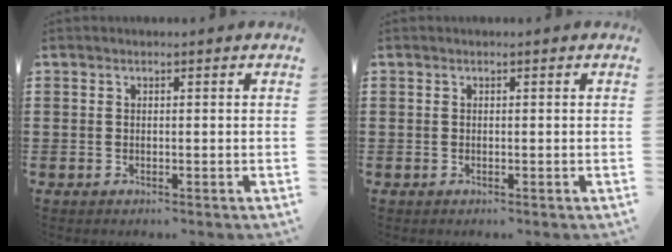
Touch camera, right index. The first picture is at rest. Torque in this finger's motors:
{"motor_torque": [0.93, 1.21, 0.00, 0.02]}